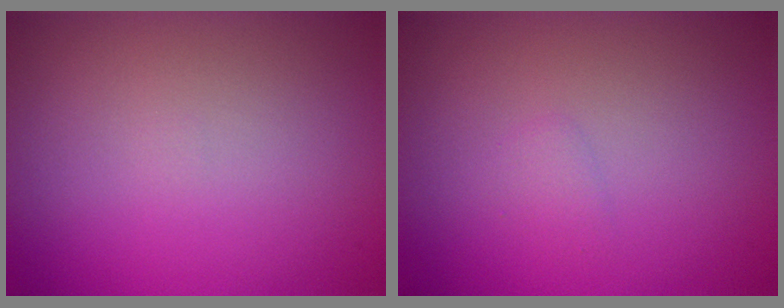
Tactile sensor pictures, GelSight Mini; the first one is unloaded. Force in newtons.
{"total": 0.8, "press": 0.8, "slide": 0.1}